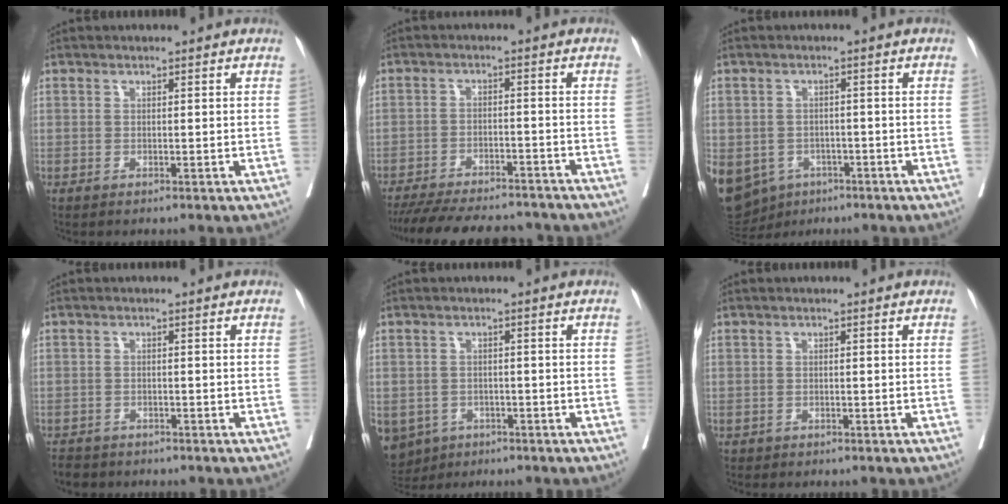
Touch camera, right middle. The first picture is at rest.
{"total": 17.5, "force": [-15.8, 3.8, 6.6], "torque": [-0.144, -0.016, -0.220]}
{"total": 19.3, "force": [-8.4, 15.6, 7.7], "torque": [-0.254, -0.006, -0.111]}
{"total": 3.6, "force": [-3.2, 1.6, 0.4], "torque": [-0.007, -0.003, -0.051]}
{"total": 8.5, "force": [-4.8, 6.7, 2.2], "torque": [-0.062, -0.005, -0.067]}
{"total": 0.5, "force": [-0.4, 0.3, 0.0], "torque": [-0.010, 0.001, -0.008]}